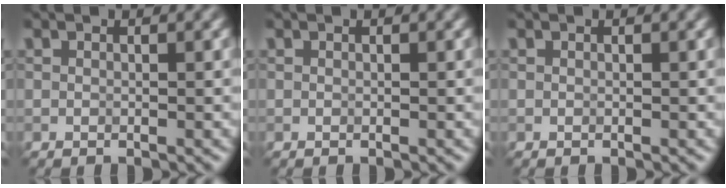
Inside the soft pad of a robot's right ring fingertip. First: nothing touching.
{"total": 0.0}
{"total": 0.0}